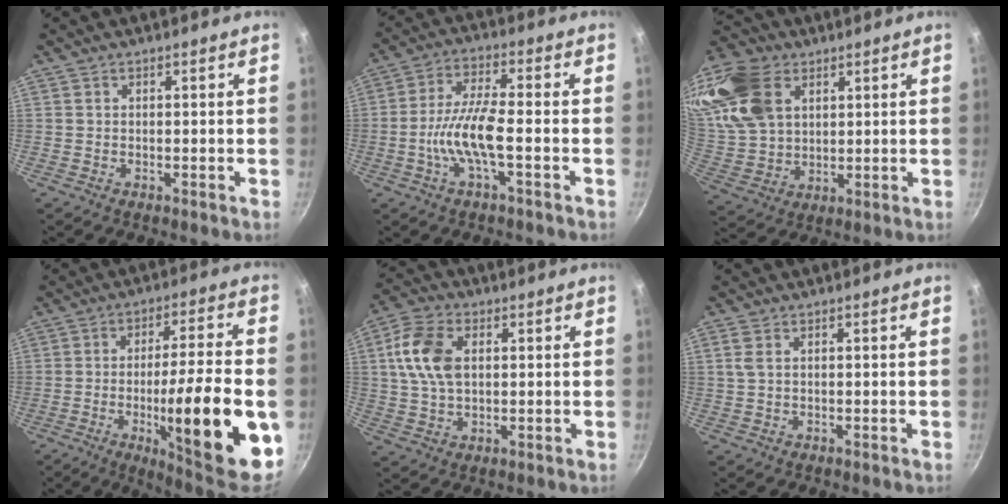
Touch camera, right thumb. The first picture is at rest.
{"total": 8.8, "force": [-2.6, 2.3, 8.0], "torque": [-0.165, 0.028, -0.058]}
{"total": 19.1, "force": [7.8, 13.2, 11.4], "torque": [-0.229, -0.010, 0.156]}
{"total": 23.1, "force": [-5.9, 4.9, 21.8], "torque": [-0.296, 0.016, -0.081]}
{"total": 10.7, "force": [2.1, 6.9, 8.0], "torque": [-0.146, 0.012, 0.032]}
{"total": 2.0, "force": [0.6, 1.1, 1.6], "torque": [-0.036, 0.002, 0.015]}